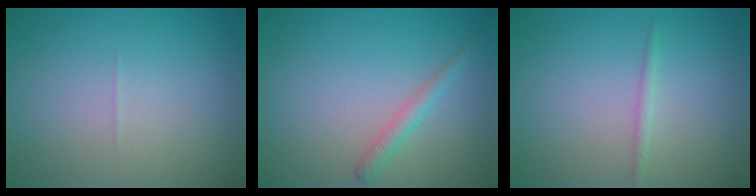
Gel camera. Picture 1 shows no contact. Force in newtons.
{"total": 1.6, "press": 1.6, "slide": 0.0}
{"total": 0.8, "press": 0.8, "slide": 0.1}